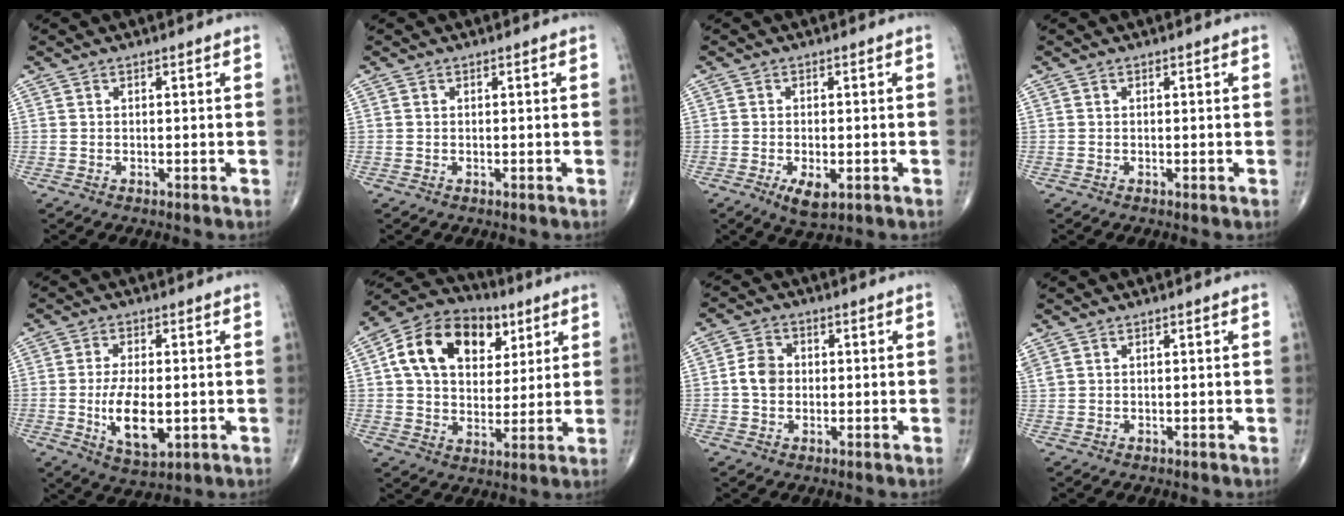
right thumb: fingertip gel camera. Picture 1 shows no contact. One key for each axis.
{"total": 0.0}
{"total": 4.7, "fx": -1.8, "fy": 2.0, "fz": 3.8, "tx": -0.067, "ty": -0.006, "tz": -0.024}
{"total": 0.0}
{"total": 9.8, "fx": -1.6, "fy": 4.6, "fz": 8.5, "tx": -0.145, "ty": -0.013, "tz": -0.020}
{"total": 18.2, "fx": 6.3, "fy": 12.6, "fz": 11.5, "tx": -0.168, "ty": 0.001, "tz": 0.103}
{"total": 4.9, "fx": -0.1, "fy": 4.0, "fz": 2.8, "tx": -0.042, "ty": 0.010, "tz": -0.008}
{"total": 1.5, "fx": 1.0, "fy": 0.8, "fz": 0.8, "tx": -0.025, "ty": 0.015, "tz": 0.028}